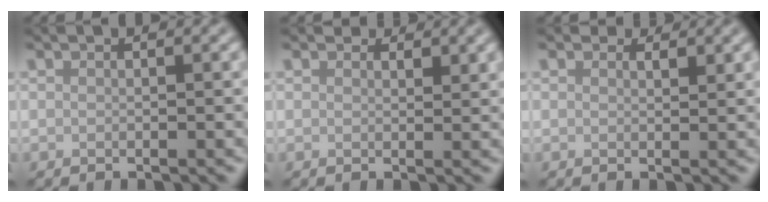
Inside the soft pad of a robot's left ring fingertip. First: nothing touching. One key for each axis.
{"total": 1.4, "fx": 1.0, "fy": 0.7, "fz": 0.6, "tx": -0.008, "ty": -0.003, "tz": 0.016}
{"total": 1.0, "fx": 0.7, "fy": 0.5, "fz": 0.4, "tx": -0.004, "ty": -0.003, "tz": 0.011}